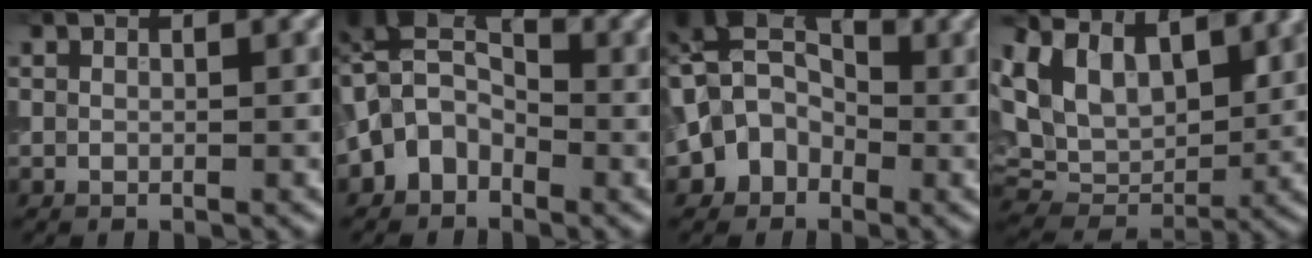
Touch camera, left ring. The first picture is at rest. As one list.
[{"total": 6.4, "force": [-1.1, 4.9, 4.0], "torque": [-0.039, 0.022, -0.049]}, {"total": 7.0, "force": [0.1, 5.7, 4.1], "torque": [-0.041, 0.021, -0.025]}, {"total": 11.6, "force": [4.9, 7.2, 7.7], "torque": [-0.155, 0.015, 0.084]}]